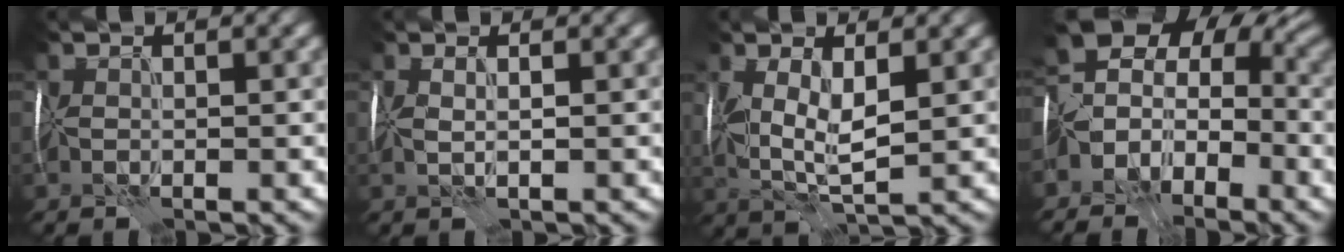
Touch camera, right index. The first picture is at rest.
{"total": 0.6, "force": [0.5, -0.3, -0.1], "torque": [-0.011, 0.005, 0.010]}
{"total": 3.7, "force": [1.1, 1.6, 3.2], "torque": [-0.094, 0.002, 0.025]}
{"total": 6.1, "force": [-2.3, 4.9, 2.7], "torque": [-0.044, 0.010, -0.041]}